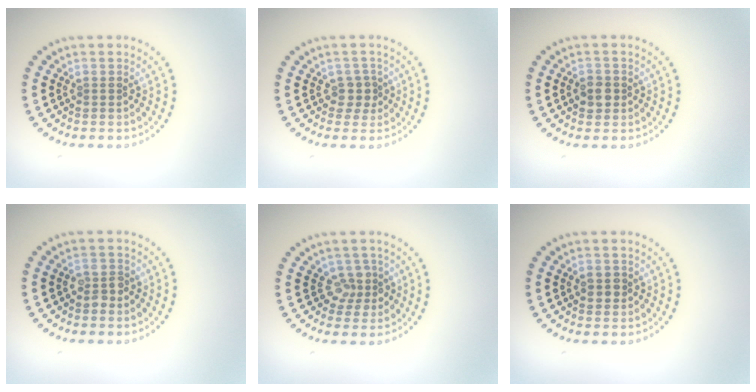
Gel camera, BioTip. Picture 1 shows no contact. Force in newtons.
{"total": 1.7, "press": 1.4, "slide": 1.0}
{"total": 1.8, "press": 1.7, "slide": 0.6}
{"total": 1.7, "press": 1.6, "slide": 0.4}
{"total": 2.1, "press": 1.7, "slide": 1.3}
{"total": 1.6, "press": 1.6, "slide": 0.3}